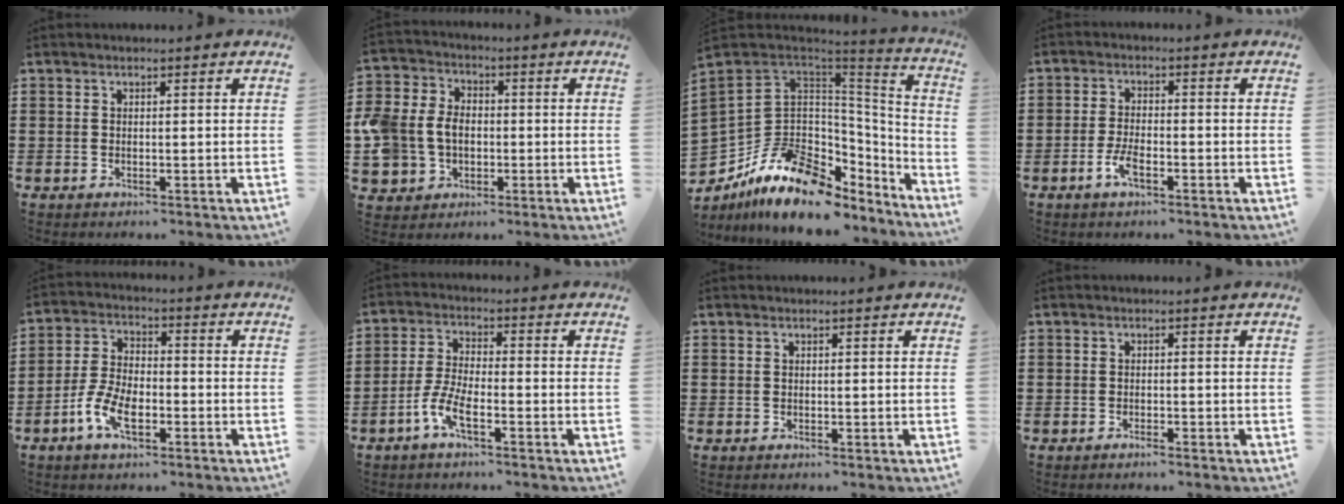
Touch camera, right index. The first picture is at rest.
{"total": 7.3, "force": [-0.9, 6.2, 3.6], "torque": [-0.117, 0.008, -0.025]}
{"total": 16.2, "force": [-7.2, 10.9, 9.7], "torque": [-0.228, 0.021, -0.124]}
{"total": 3.7, "force": [-1.9, 1.2, 2.9], "torque": [-0.069, -0.003, -0.040]}
{"total": 7.4, "force": [-3.3, 3.4, 5.6], "torque": [-0.143, -0.008, -0.068]}
{"total": 5.4, "force": [-3.2, 1.3, 4.1], "torque": [-0.112, -0.012, -0.067]}
{"total": 0.0}
{"total": 1.0, "force": [-0.9, 0.0, 0.4], "torque": [-0.009, -0.002, -0.017]}